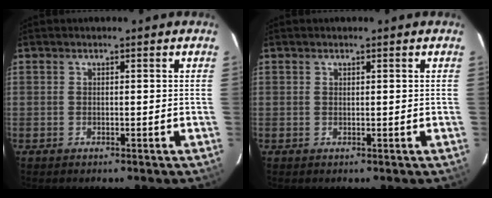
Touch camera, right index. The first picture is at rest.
{"total": 0.0}